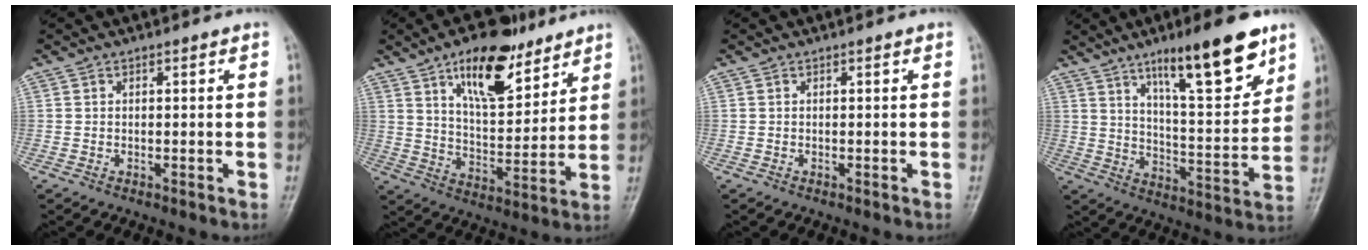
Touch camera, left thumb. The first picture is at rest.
{"total": 15.9, "force": [9.6, 6.9, 10.5], "torque": [-0.132, -0.049, 0.161]}
{"total": 0.0}
{"total": 17.9, "force": [11.0, 4.3, 13.5], "torque": [-0.179, -0.060, 0.181]}